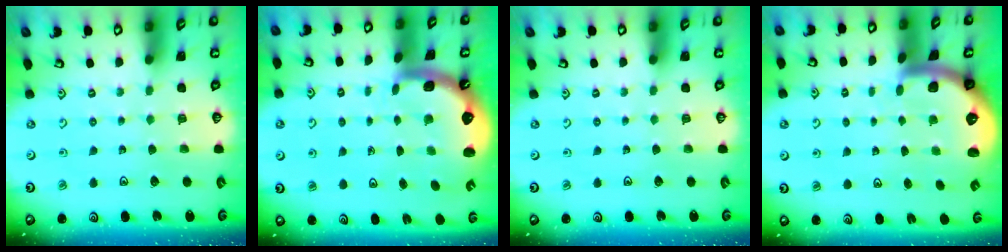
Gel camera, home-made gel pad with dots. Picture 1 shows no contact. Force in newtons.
{"total": 3.4, "press": 2.4, "slide": 2.4}
{"total": 0.0}
{"total": 2.5, "press": 2.5, "slide": 0.6}